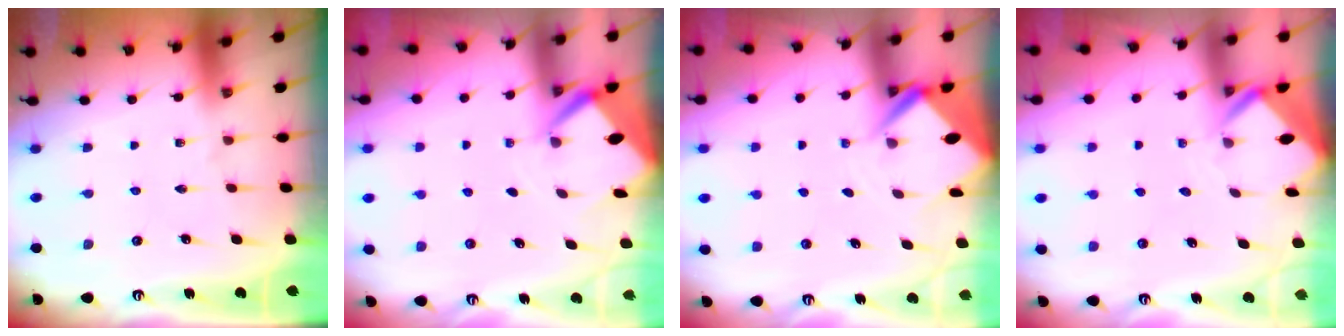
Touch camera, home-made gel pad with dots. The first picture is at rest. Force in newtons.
{"total": 3.0, "press": 3.0, "slide": 0.1}
{"total": 4.2, "press": 4.2, "slide": 0.3}
{"total": 3.0, "press": 3.0, "slide": 0.2}